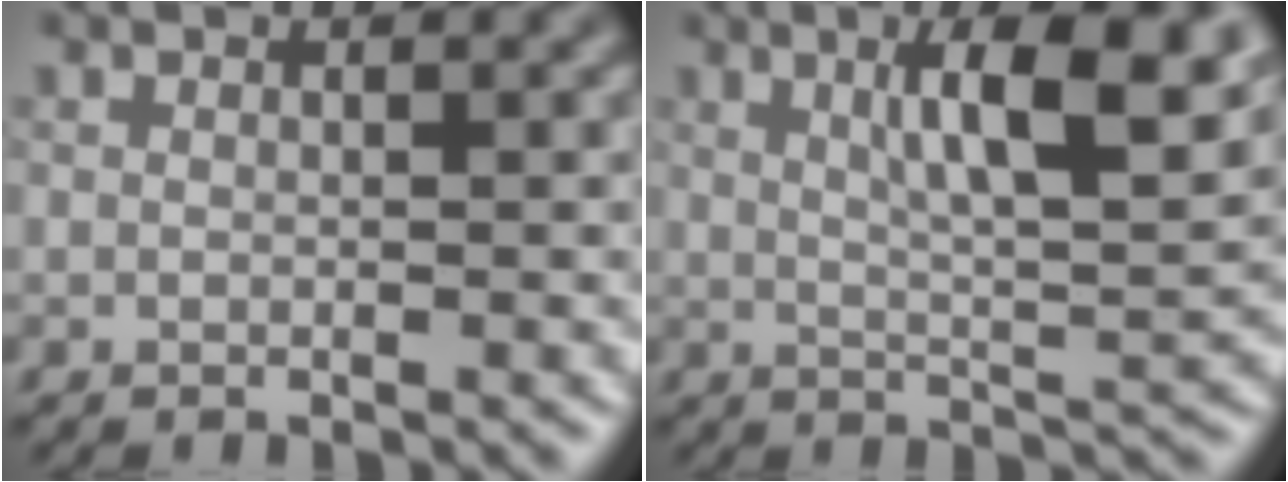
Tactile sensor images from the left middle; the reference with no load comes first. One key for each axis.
{"total": 8.9, "fx": 3.5, "fy": 2.0, "fz": 7.9, "tx": -0.116, "ty": 0.006, "tz": 0.056}